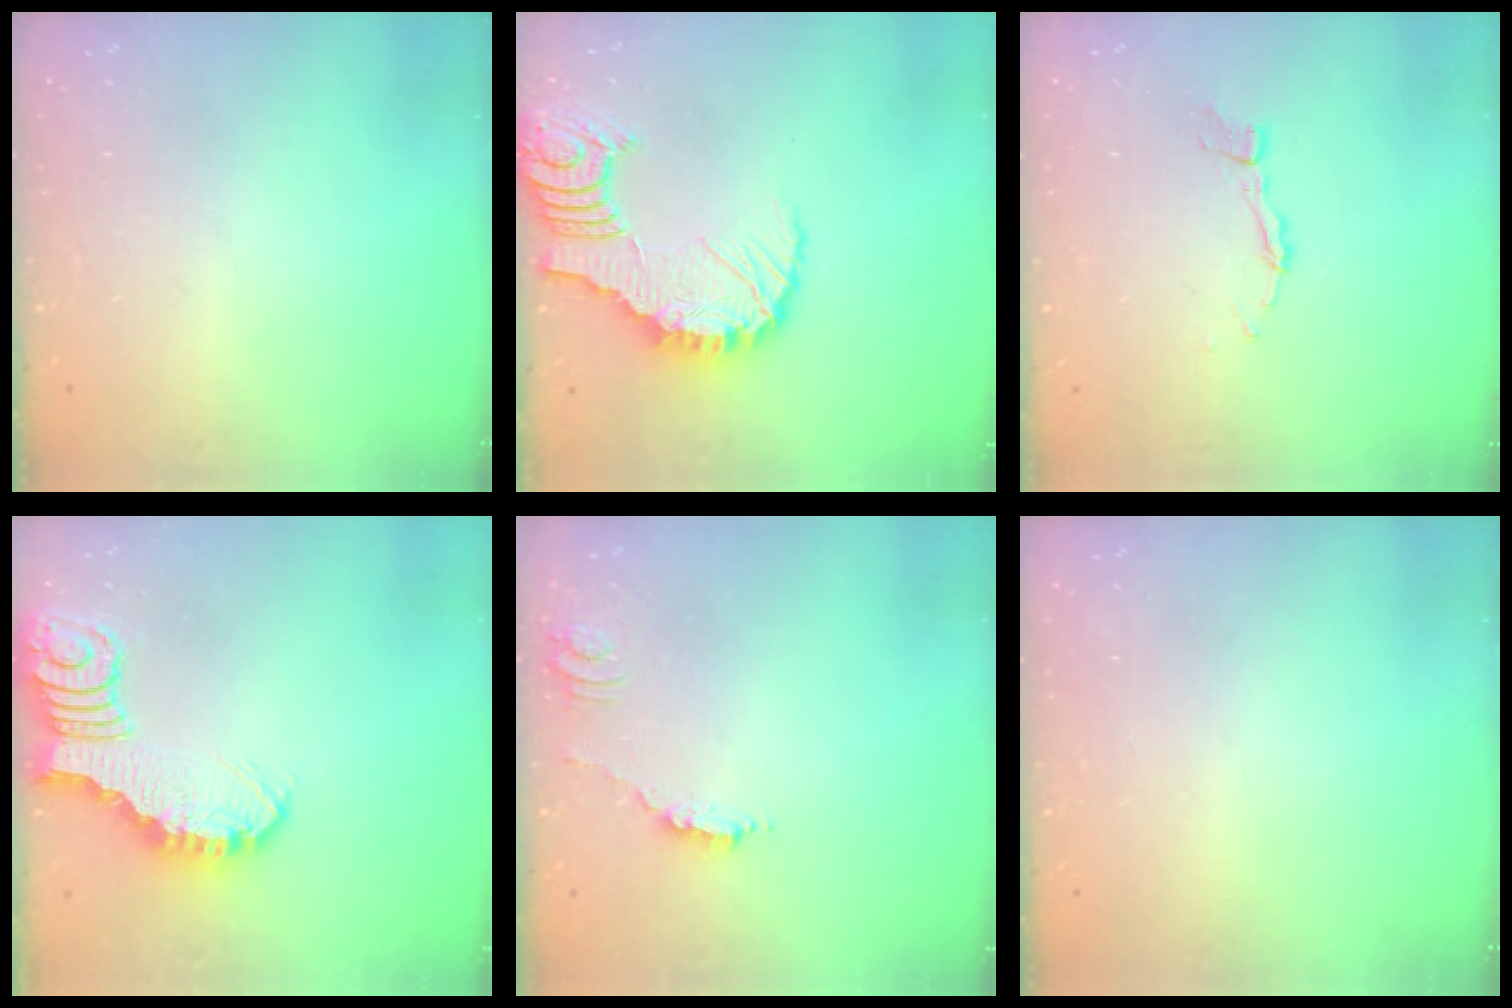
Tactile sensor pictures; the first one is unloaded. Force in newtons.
{"total": 11.8, "press": 11.7, "slide": 1.5}
{"total": 3.8, "press": 3.8, "slide": 0.4}
{"total": 2.9, "press": 2.9, "slide": 0.4}
{"total": 1.8, "press": 1.8, "slide": 0.1}
{"total": 1.6, "press": 1.6, "slide": 0.0}